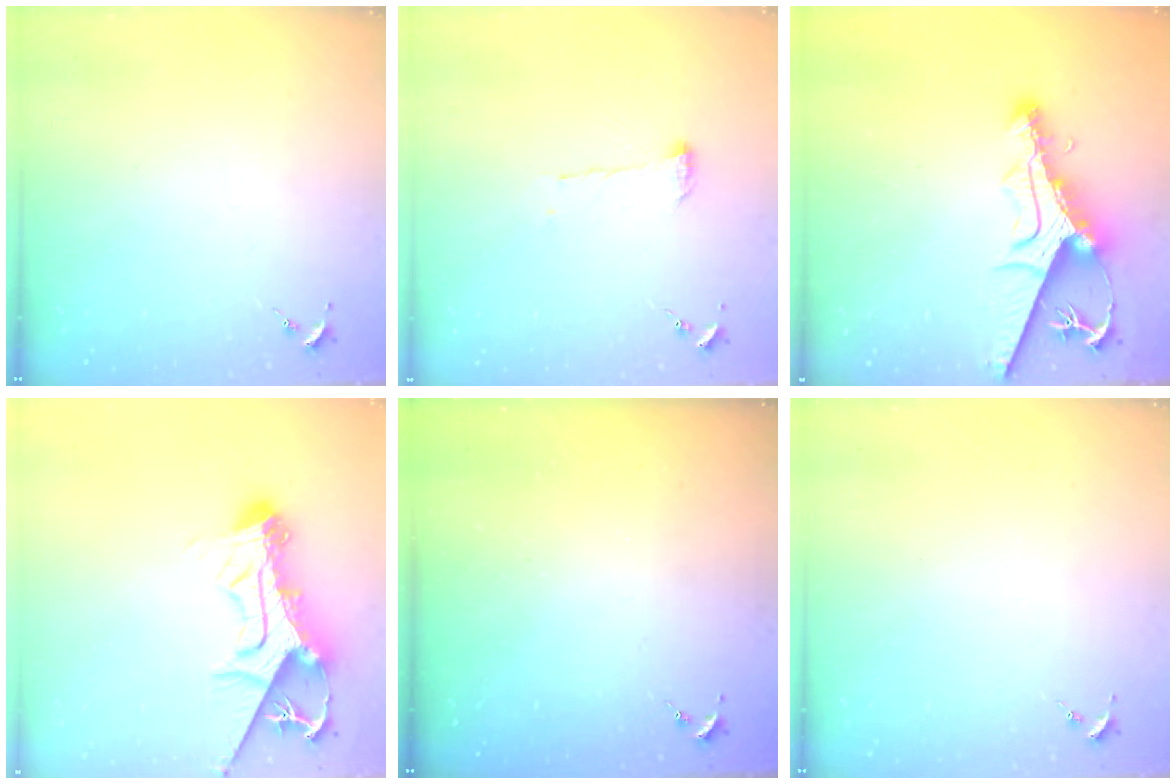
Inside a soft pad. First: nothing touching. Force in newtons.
{"total": 6.9, "press": 6.9, "slide": 0.1}
{"total": 11.8, "press": 11.8, "slide": 1.4}
{"total": 16.0, "press": 15.9, "slide": 1.9}
{"total": 0.0}
{"total": 0.0}